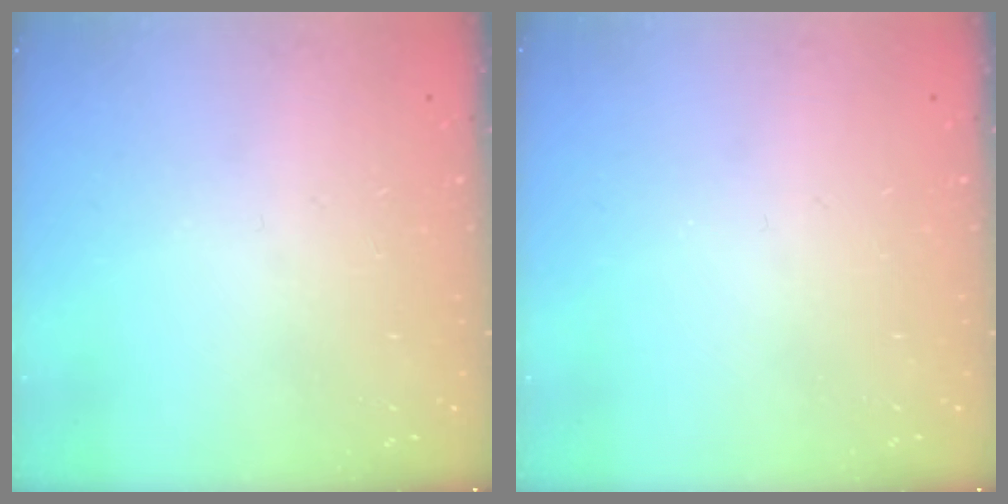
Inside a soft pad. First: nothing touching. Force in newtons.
{"total": 0.0}